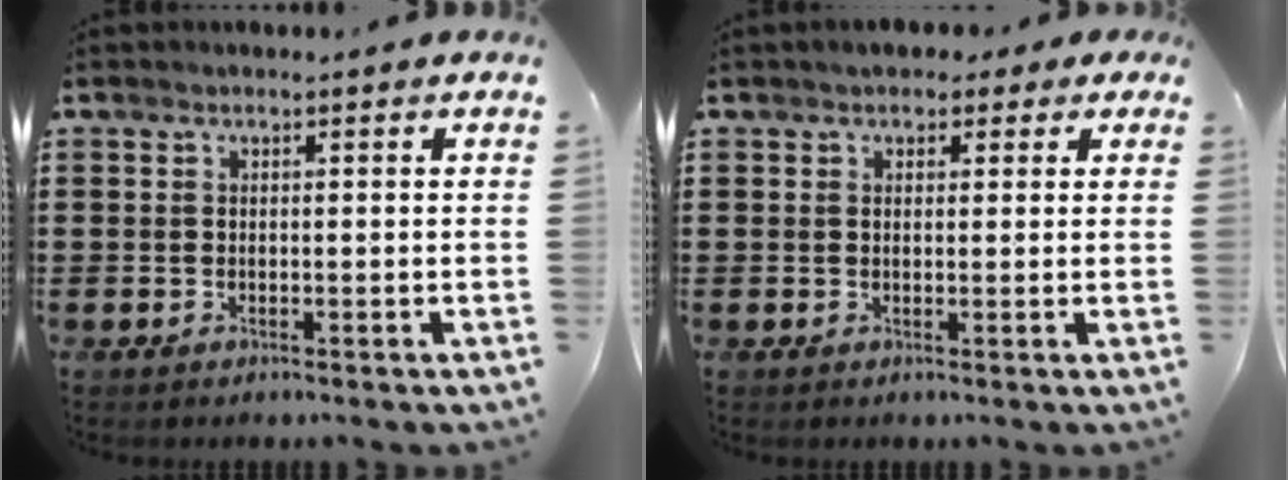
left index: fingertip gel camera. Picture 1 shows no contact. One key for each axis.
{"total": 1.9, "fx": 1.1, "fy": 1.4, "fz": 0.5, "tx": -0.008, "ty": 0.009, "tz": 0.016}